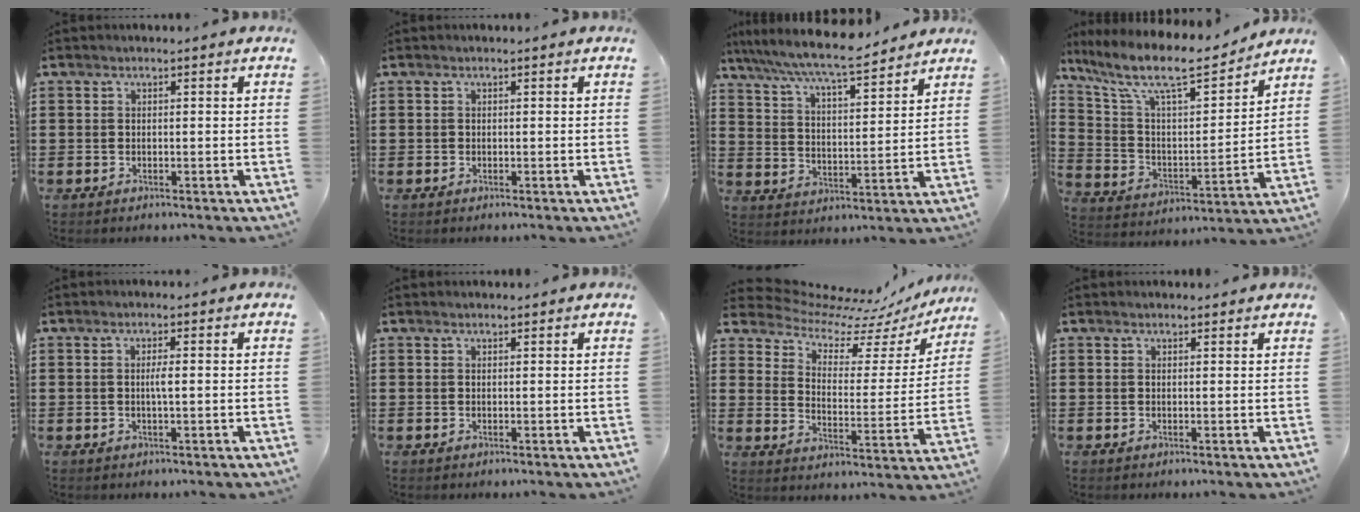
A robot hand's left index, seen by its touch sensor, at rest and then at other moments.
{"total": 0.0}
{"total": 7.5, "force": [6.7, 0.5, 3.4], "torque": [-0.090, -0.035, 0.115]}
{"total": 11.8, "force": [9.6, 2.3, 6.4], "torque": [-0.157, -0.058, 0.162]}
{"total": 1.9, "force": [0.1, 0.2, 1.9], "torque": [-0.038, -0.002, 0.002]}
{"total": 0.6, "force": [0.5, 0.1, 0.1], "torque": [-0.003, 0.000, 0.012]}
{"total": 7.5, "force": [6.7, 2.5, 2.2], "torque": [-0.065, -0.057, 0.111]}
{"total": 0.8, "force": [0.8, 0.2, 0.1], "torque": [-0.003, 0.001, 0.015]}